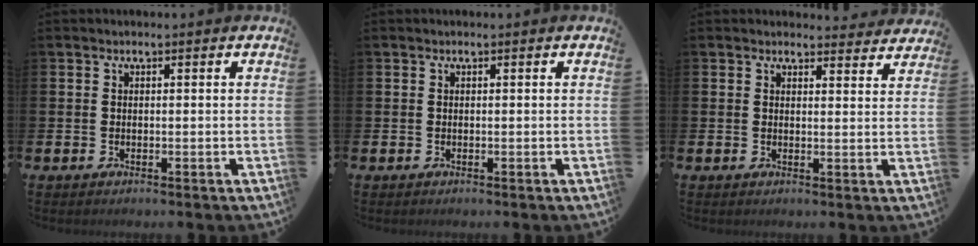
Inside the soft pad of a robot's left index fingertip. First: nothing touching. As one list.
[{"total": 0.0}, {"total": 2.6, "force": [2.6, 0.4, 0.0], "torque": [0.004, -0.018, 0.045]}]